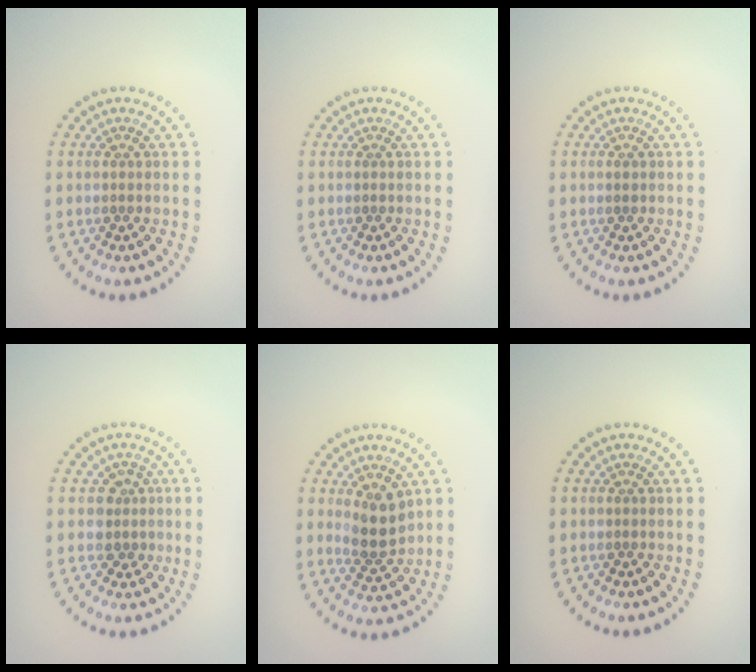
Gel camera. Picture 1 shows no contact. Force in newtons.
{"total": 0.0}
{"total": 0.7, "press": 0.7, "slide": 0.2}
{"total": 2.1, "press": 1.7, "slide": 1.2}
{"total": 3.6, "press": 3.4, "slide": 1.3}
{"total": 0.0}